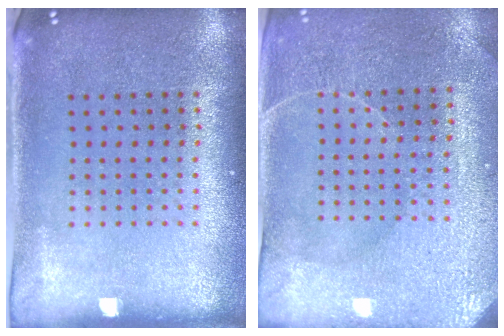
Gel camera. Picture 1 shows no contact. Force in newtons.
{"total": 3.2, "press": 3.2, "slide": 0.1}